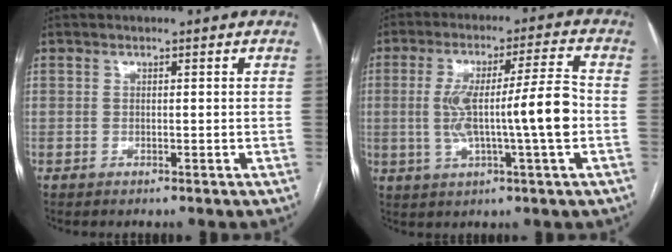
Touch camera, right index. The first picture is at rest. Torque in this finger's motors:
{"motor_torque": [0.55, -0.02, 0.34, 0.15]}